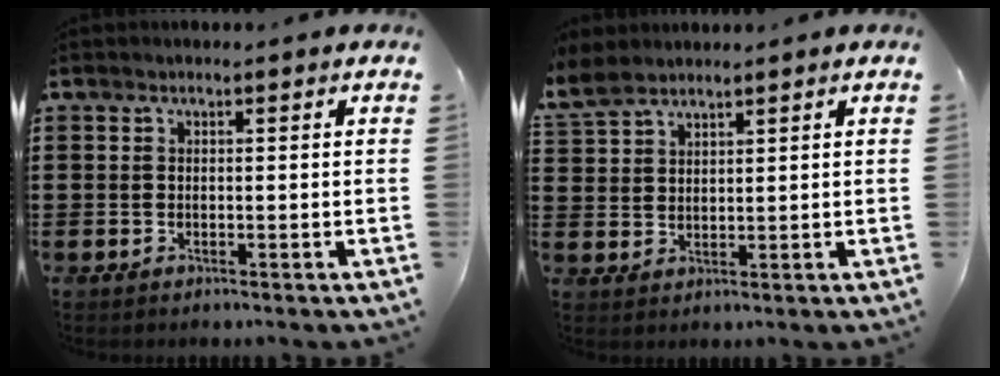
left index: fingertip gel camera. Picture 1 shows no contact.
{"total": 4.4, "force": [3.7, 1.9, 1.5], "torque": [-0.043, -0.001, 0.070]}